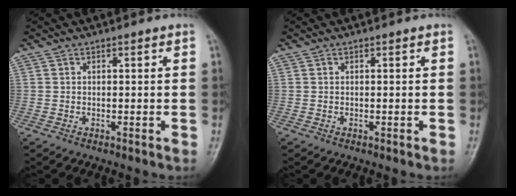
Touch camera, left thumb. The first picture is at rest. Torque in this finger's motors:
{"motor_torque": [0.00, 0.00, -0.01, 0.01, 0.00]}